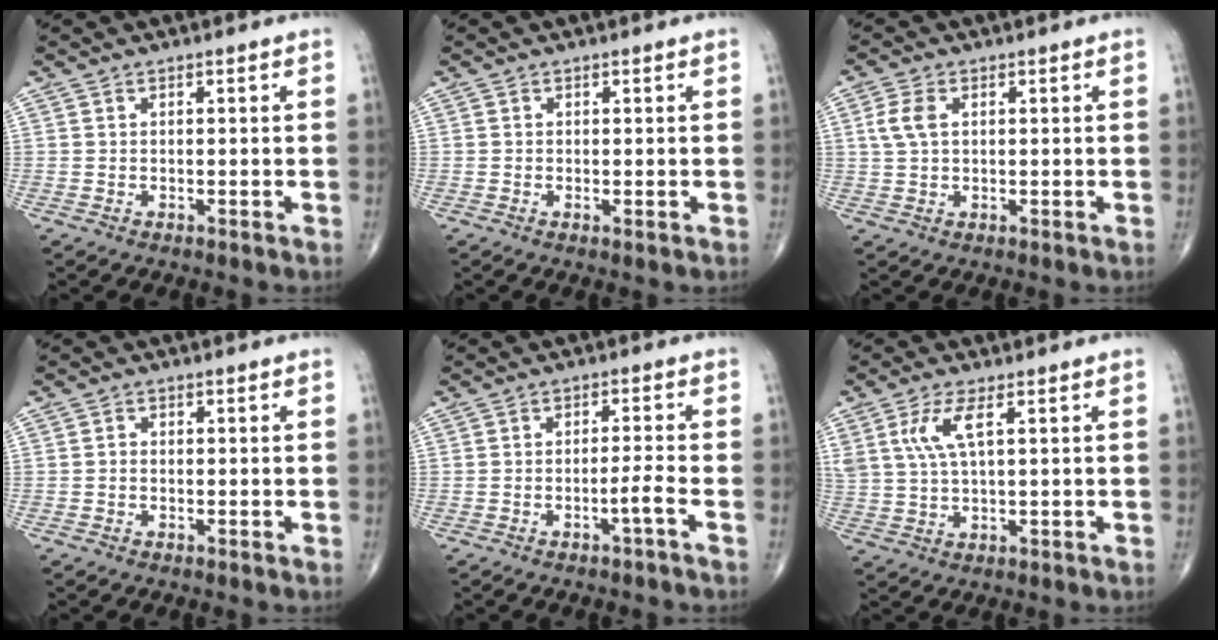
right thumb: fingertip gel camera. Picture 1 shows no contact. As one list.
[{"total": 0.5, "force": [-0.1, 0.0, 0.5], "torque": [-0.012, -0.004, -0.003]}, {"total": 4.3, "force": [1.0, 2.6, 3.2], "torque": [-0.076, 0.006, 0.019]}, {"total": 0.7, "force": [-0.2, 0.5, 0.3], "torque": [-0.002, 0.001, -0.006]}, {"total": 2.7, "force": [-1.6, -0.6, 2.1], "torque": [-0.046, 0.014, -0.029]}, {"total": 6.0, "force": [2.4, 1.8, 5.2], "torque": [-0.125, -0.004, 0.053]}]